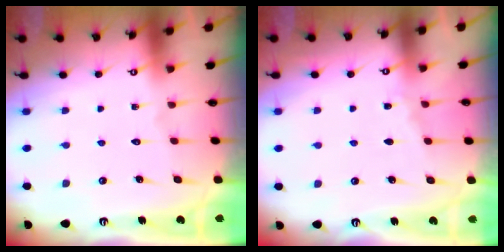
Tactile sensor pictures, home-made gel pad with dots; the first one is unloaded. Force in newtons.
{"total": 3.4, "press": 3.4, "slide": 0.6}